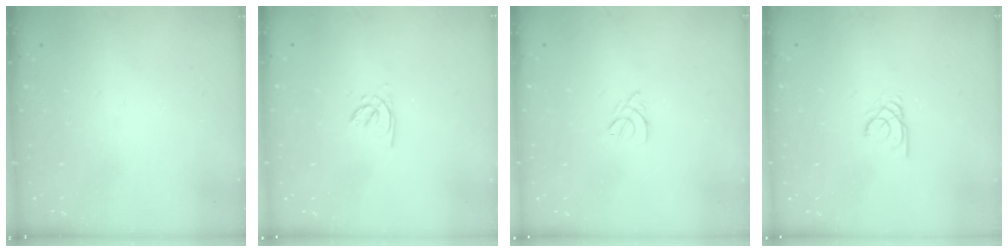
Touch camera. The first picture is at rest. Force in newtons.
{"total": 2.2, "press": 2.2, "slide": 0.2}
{"total": 2.5, "press": 2.4, "slide": 0.6}
{"total": 2.0, "press": 2.0, "slide": 0.2}